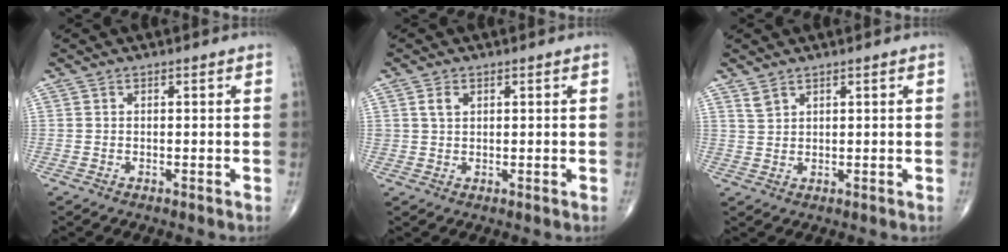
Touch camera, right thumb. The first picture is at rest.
{"total": 2.0, "force": [0.9, 1.4, 1.1], "torque": [-0.018, 0.001, 0.017]}
{"total": 1.9, "force": [1.6, 0.9, 0.7], "torque": [-0.010, -0.004, 0.035]}